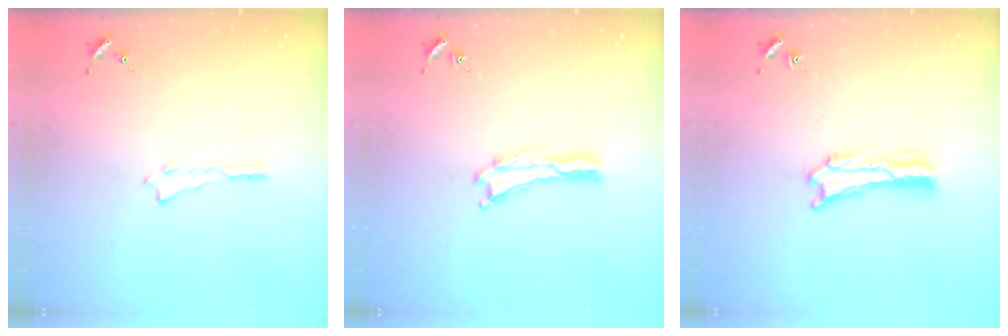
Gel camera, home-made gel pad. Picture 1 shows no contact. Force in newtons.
{"total": 0.0}
{"total": 1.2, "press": 1.2, "slide": 0.2}